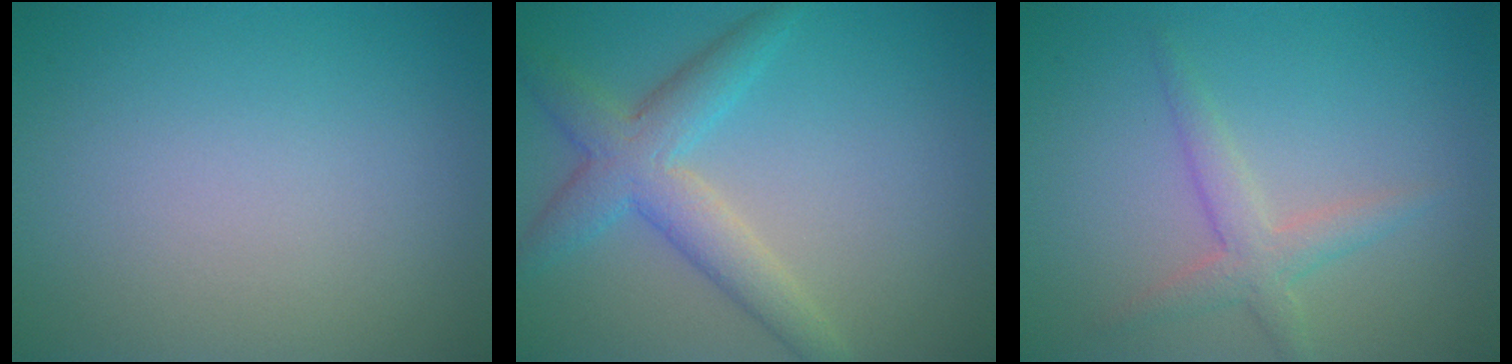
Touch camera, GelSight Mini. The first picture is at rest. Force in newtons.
{"total": 4.5, "press": 4.5, "slide": 0.2}
{"total": 2.5, "press": 2.5, "slide": 0.1}